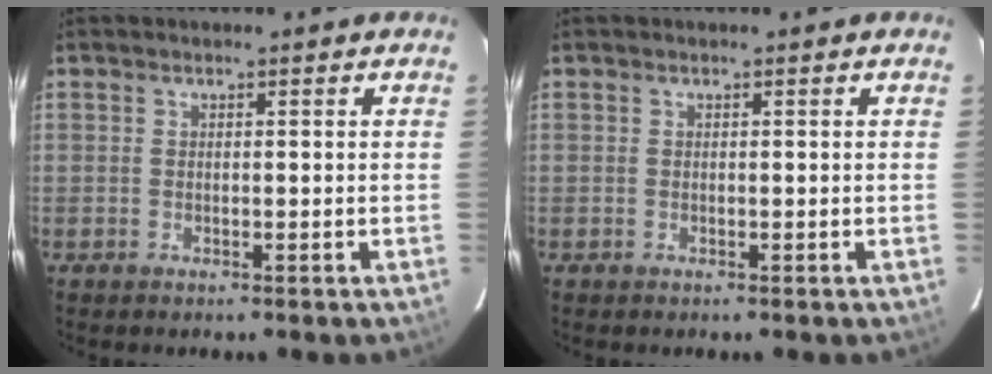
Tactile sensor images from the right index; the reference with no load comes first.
{"total": 0.0}